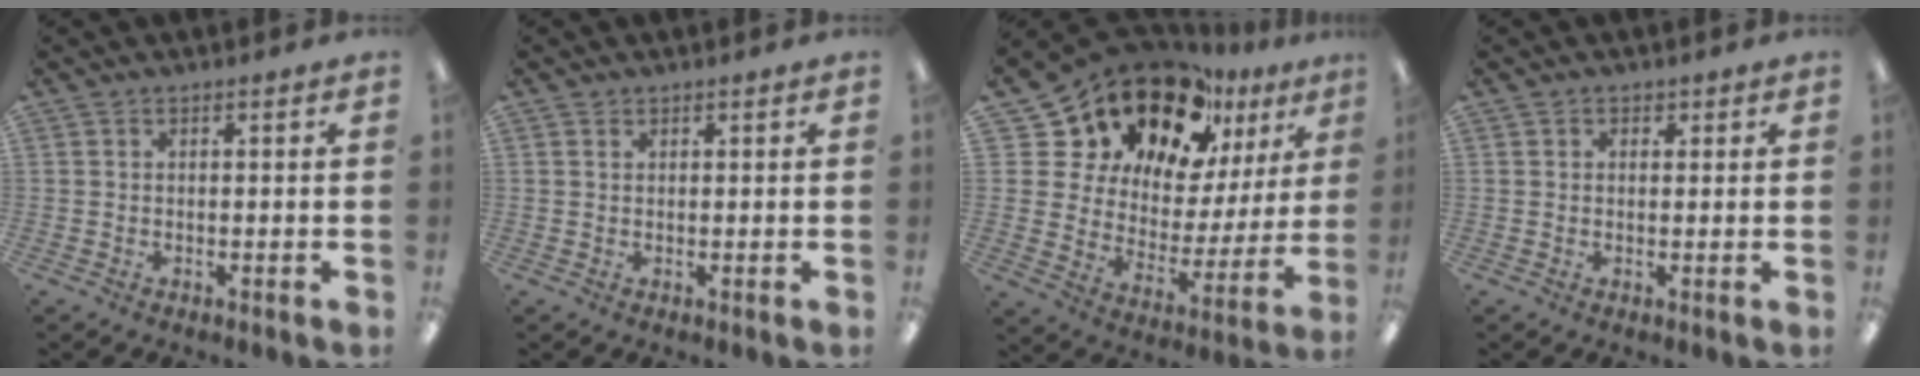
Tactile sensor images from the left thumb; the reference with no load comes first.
{"total": 0.7, "force": [0.5, 0.4, 0.1], "torque": [-0.003, 0.001, 0.010]}
{"total": 23.2, "force": [18.0, 11.0, 9.6], "torque": [-0.181, -0.127, 0.326]}
{"total": 1.3, "force": [0.6, 1.1, 0.1], "torque": [0.006, 0.001, 0.007]}